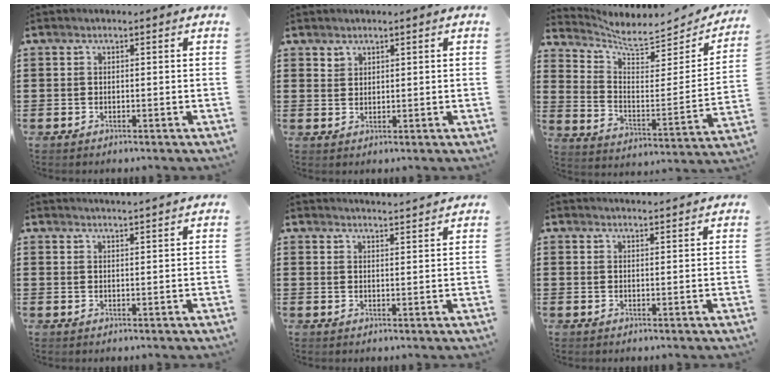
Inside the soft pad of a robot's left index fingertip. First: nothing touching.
{"total": 1.6, "force": [1.4, 0.8, 0.0], "torque": [-0.003, 0.000, 0.029]}
{"total": 5.6, "force": [5.1, 1.0, 2.0], "torque": [-0.068, -0.042, 0.082]}
{"total": 2.2, "force": [2.1, -0.5, 0.1], "torque": [-0.006, -0.006, 0.041]}
{"total": 2.8, "force": [2.7, -0.5, 0.0], "torque": [-0.008, -0.014, 0.051]}
{"total": 2.0, "force": [2.0, -0.2, 0.1], "torque": [-0.006, -0.003, 0.040]}